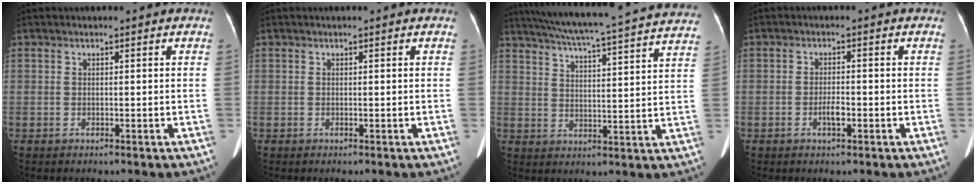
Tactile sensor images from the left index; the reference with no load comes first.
{"total": 0.0}
{"total": 27.1, "force": [24.5, 1.0, 11.5], "torque": [-0.197, -0.020, 0.312]}
{"total": 2.1, "force": [-1.0, 0.6, 1.8], "torque": [-0.033, 0.001, -0.018]}